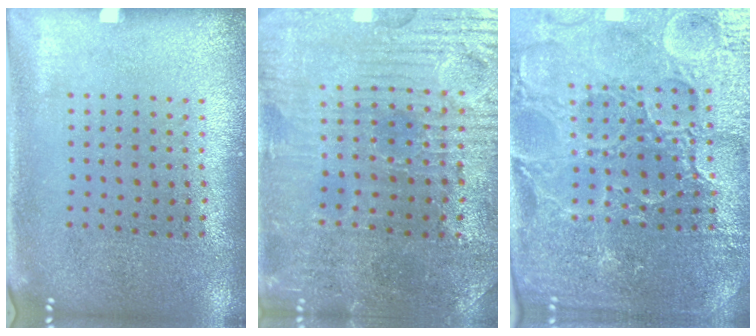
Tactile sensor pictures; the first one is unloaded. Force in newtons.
{"total": 3.5, "press": 3.5, "slide": 0.5}
{"total": 5.2, "press": 4.8, "slide": 1.9}